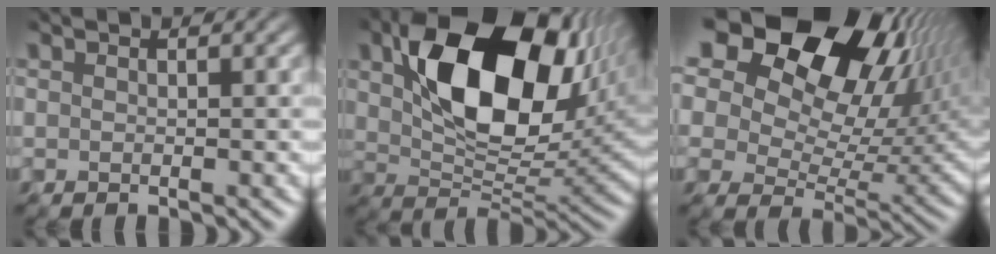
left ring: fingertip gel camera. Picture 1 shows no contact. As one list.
[{"total": 12.8, "force": [4.9, 7.3, 9.3], "torque": [-0.153, 0.006, 0.093]}, {"total": 23.0, "force": [13.3, 12.2, 14.2], "torque": [-0.269, 0.098, 0.217]}]